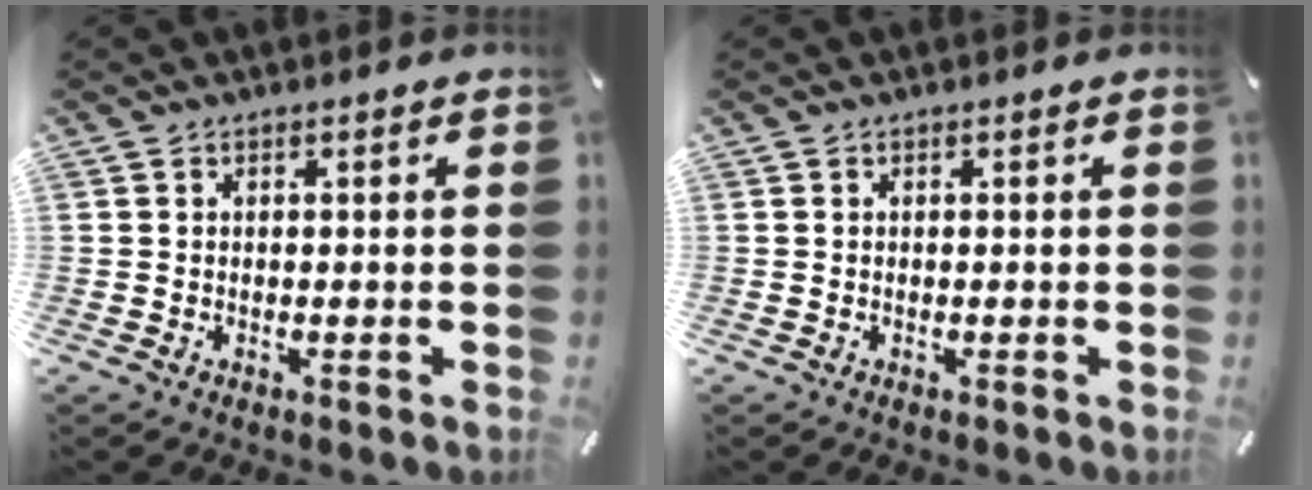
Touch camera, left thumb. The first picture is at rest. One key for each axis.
{"total": 0.0}